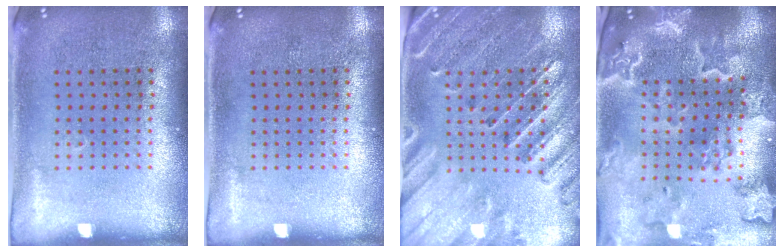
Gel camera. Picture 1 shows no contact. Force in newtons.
{"total": 0.0}
{"total": 2.8, "press": 2.7, "slide": 0.8}
{"total": 4.0, "press": 3.4, "slide": 2.2}